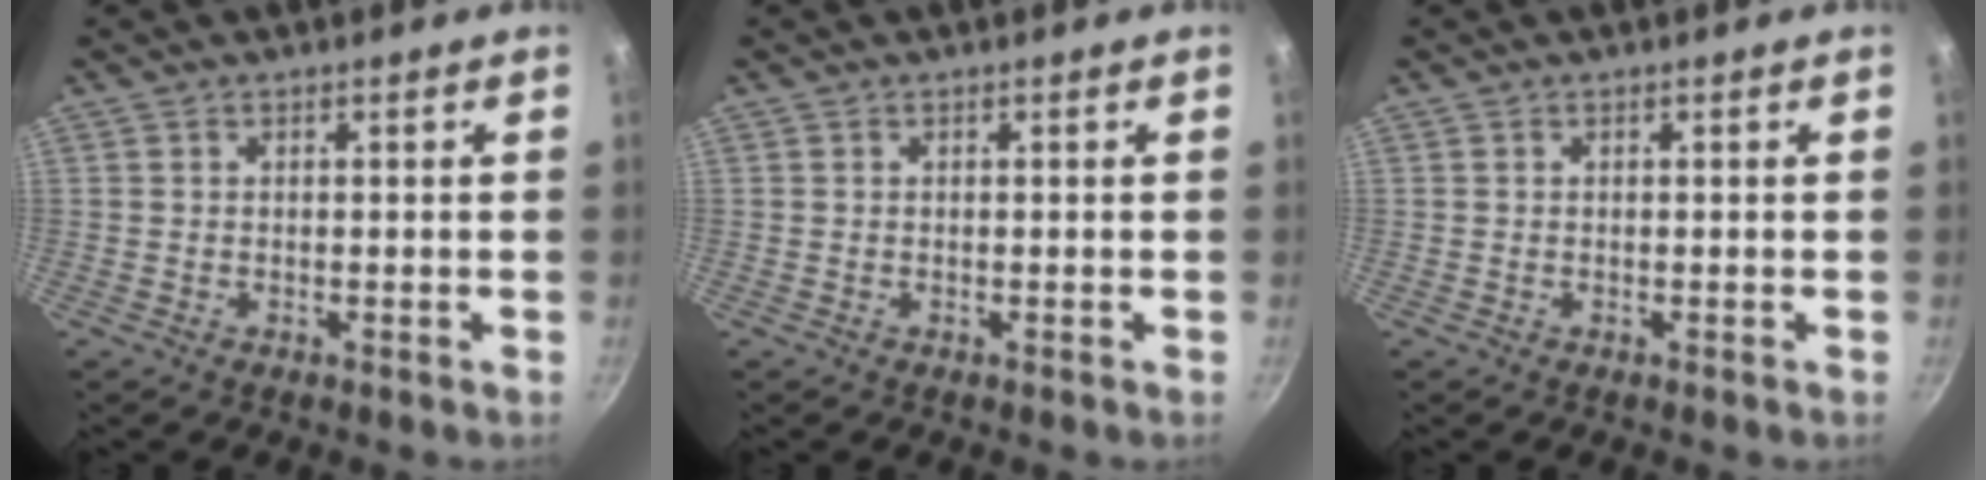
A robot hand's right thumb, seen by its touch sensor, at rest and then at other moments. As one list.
[{"total": 0.0}, {"total": 0.0}]